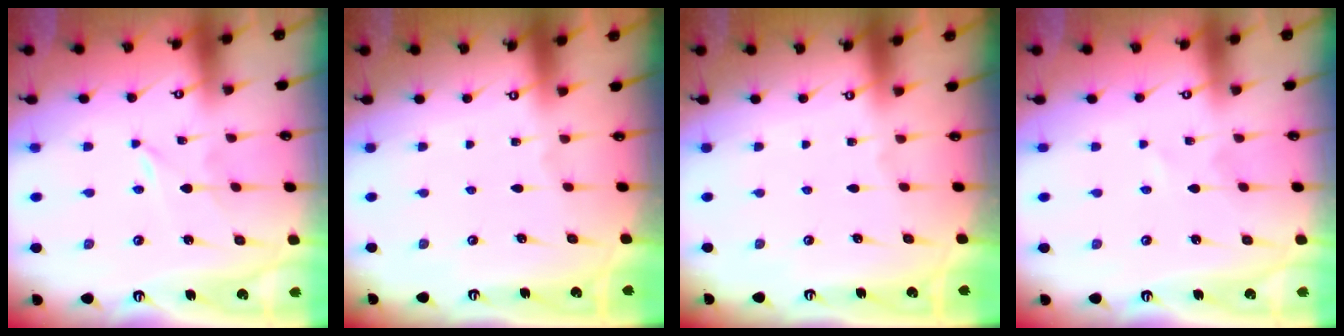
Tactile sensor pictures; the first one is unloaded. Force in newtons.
{"total": 0.0}
{"total": 0.0}
{"total": 0.0}